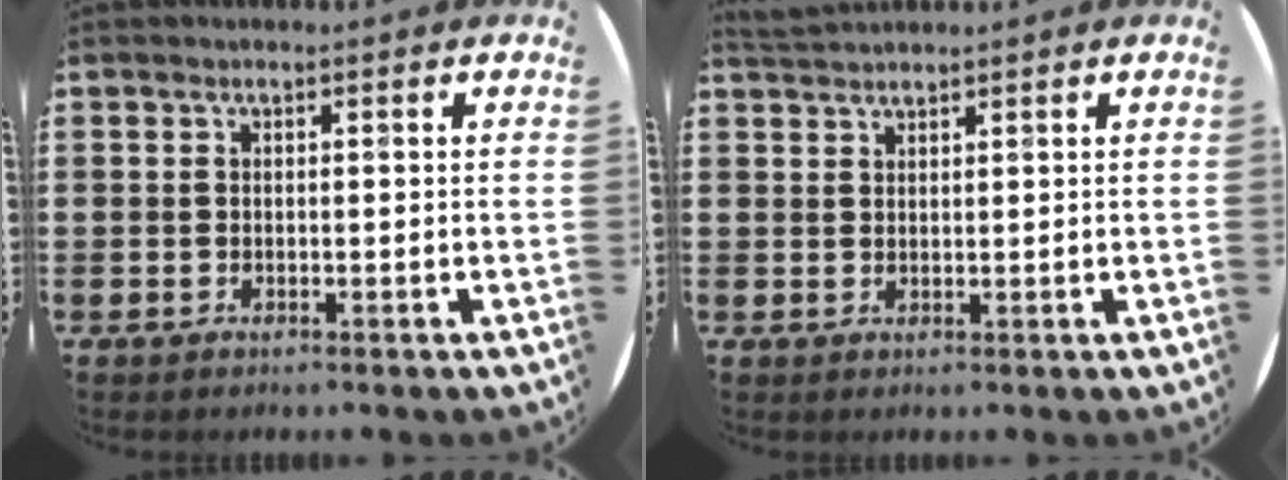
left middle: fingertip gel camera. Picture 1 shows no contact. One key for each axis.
{"total": 1.7, "fx": 1.7, "fy": 0.0, "fz": 0.0, "tx": -0.003, "ty": 0.002, "tz": 0.033}